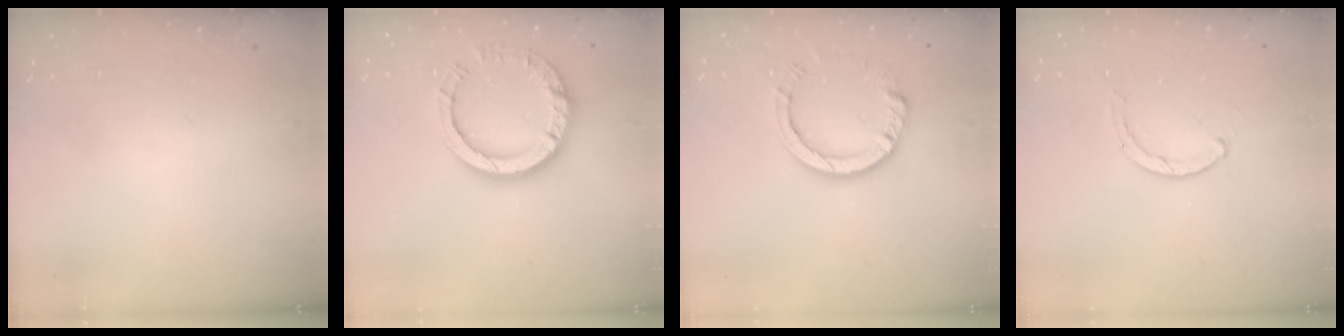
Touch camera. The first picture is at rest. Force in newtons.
{"total": 13.4, "press": 13.4, "slide": 1.4}
{"total": 9.1, "press": 9.1, "slide": 0.7}
{"total": 2.3, "press": 2.3, "slide": 0.3}